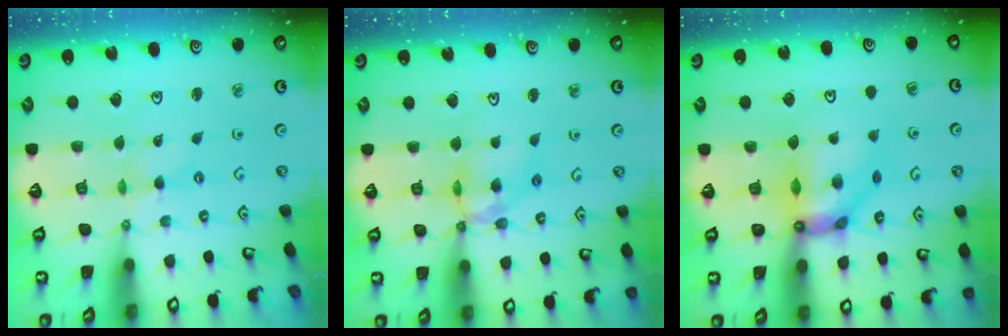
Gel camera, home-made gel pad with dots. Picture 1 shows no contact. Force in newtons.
{"total": 11.9, "press": 11.8, "slide": 0.9}
{"total": 11.8, "press": 11.7, "slide": 1.1}